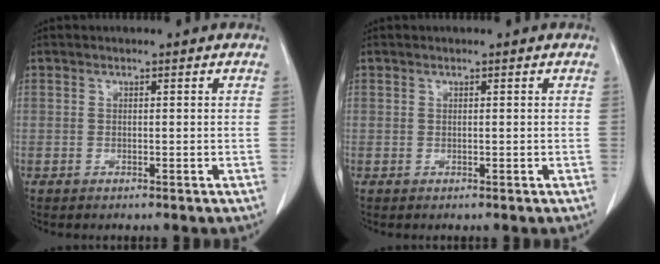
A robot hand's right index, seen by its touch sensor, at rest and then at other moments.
{"total": 0.0}